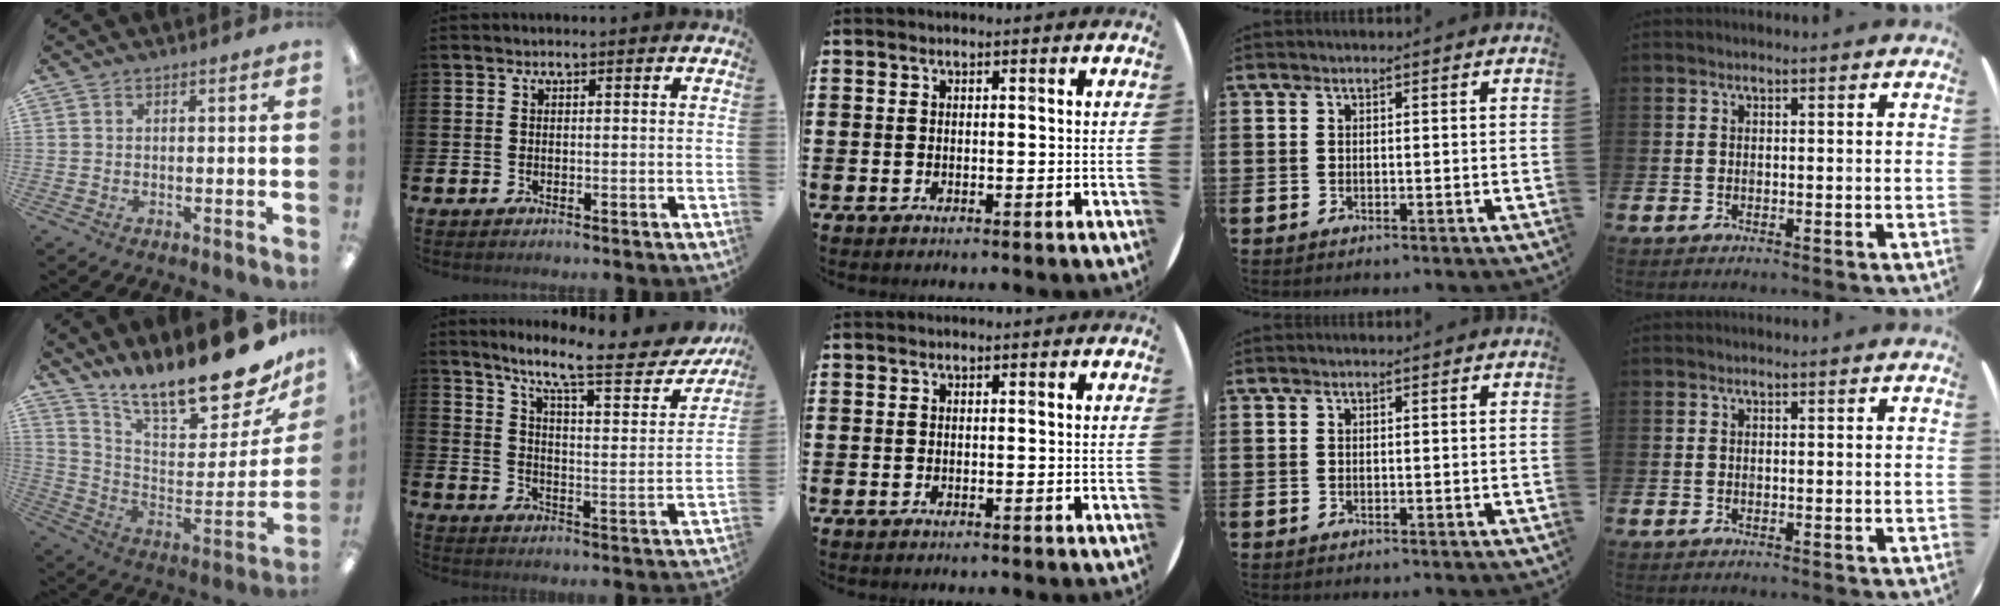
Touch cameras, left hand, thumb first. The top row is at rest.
{"thumb": {"total": 17.7, "force": [15.0, 4.0, 8.6], "torque": [-0.116, -0.127, 0.247]}, "index": {"total": 10.9, "force": [8.8, 1.7, 6.2], "torque": [-0.131, -0.052, 0.138]}}